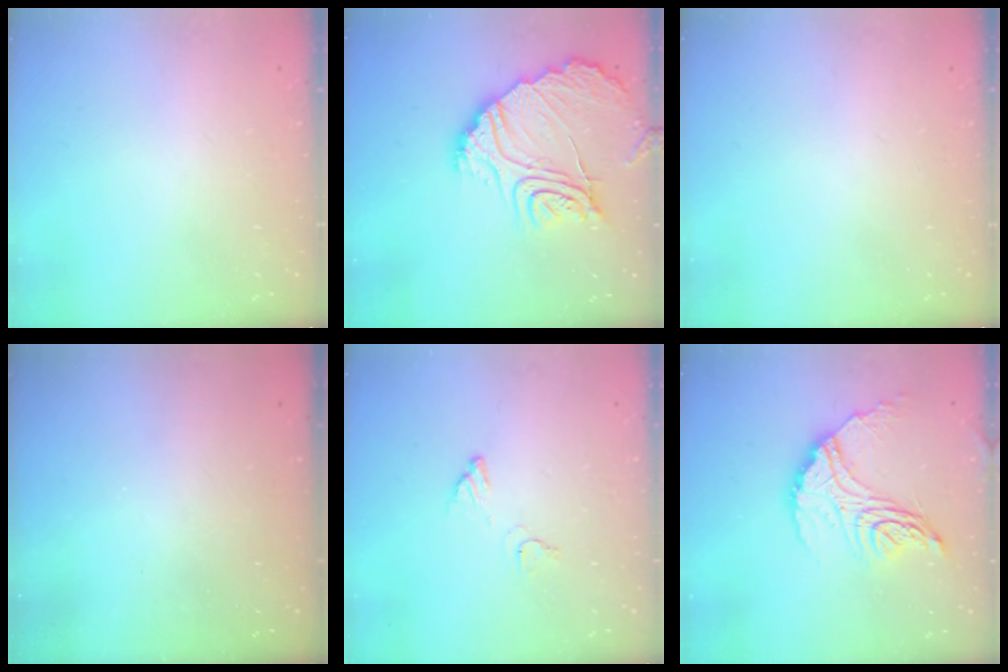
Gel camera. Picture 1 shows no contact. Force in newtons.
{"total": 16.3, "press": 16.2, "slide": 1.7}
{"total": 0.0}
{"total": 2.9, "press": 2.9, "slide": 0.3}
{"total": 4.7, "press": 4.6, "slide": 0.3}
{"total": 17.5, "press": 17.4, "slide": 0.9}